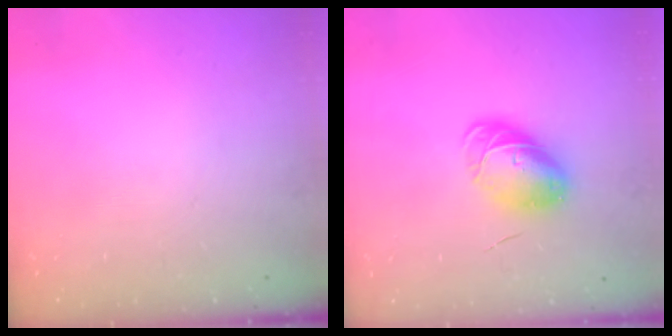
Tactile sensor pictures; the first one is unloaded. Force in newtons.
{"total": 9.1, "press": 8.9, "slide": 1.9}